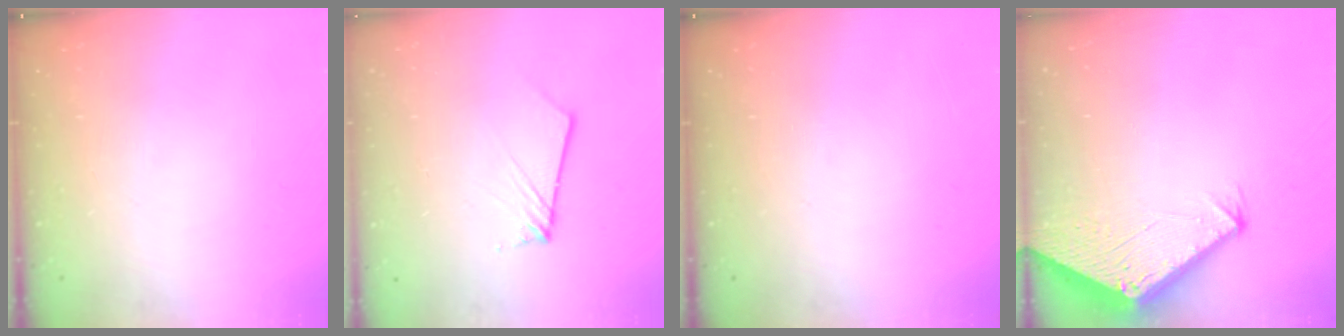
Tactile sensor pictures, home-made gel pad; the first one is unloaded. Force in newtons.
{"total": 2.8, "press": 2.8, "slide": 0.3}
{"total": 0.0}
{"total": 2.8, "press": 2.8, "slide": 0.1}